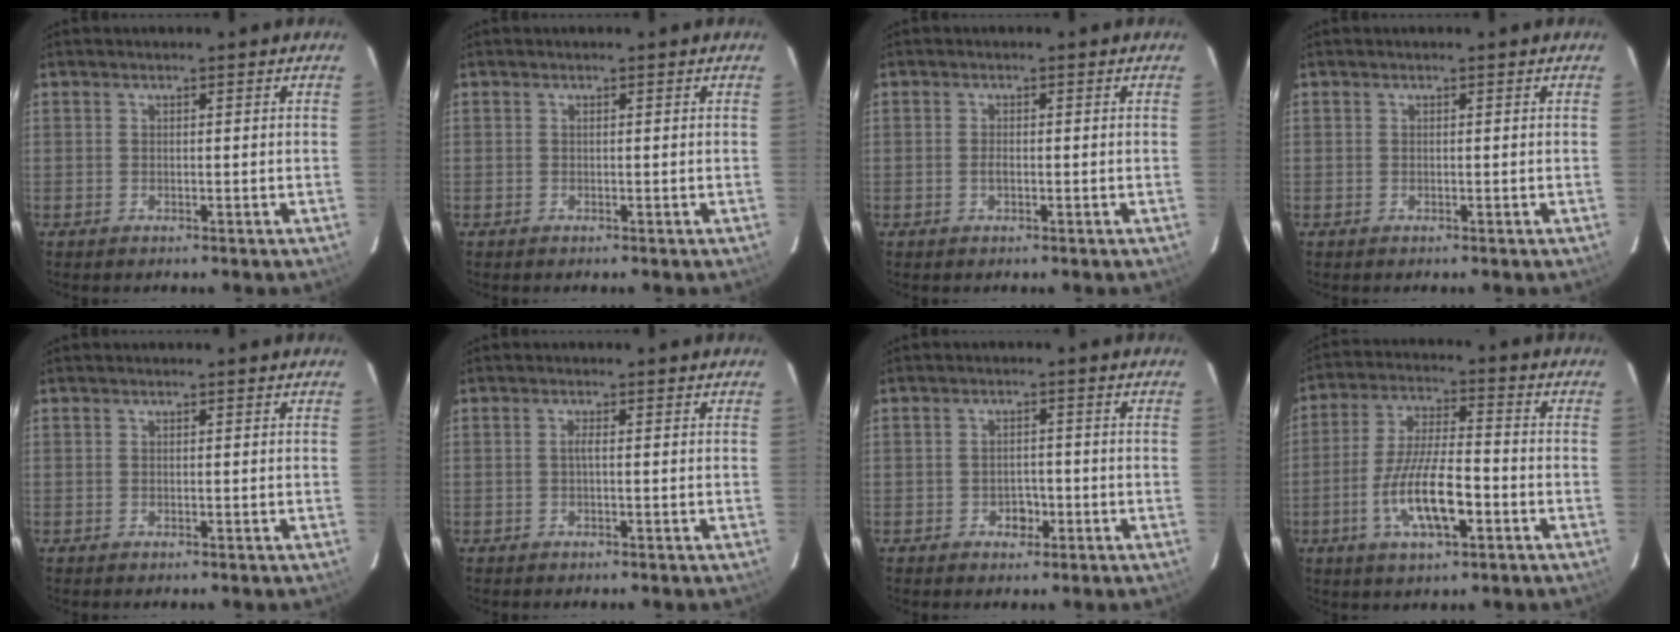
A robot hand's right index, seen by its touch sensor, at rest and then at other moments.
{"total": 0.0}
{"total": 1.0, "force": [-0.3, 0.5, 0.8], "torque": [-0.018, 0.001, -0.006]}
{"total": 0.0}
{"total": 0.0}
{"total": 0.9, "force": [-0.2, -0.1, 0.9], "torque": [-0.015, 0.002, -0.004]}
{"total": 2.9, "force": [-1.2, 2.3, 1.2], "torque": [-0.023, 0.007, -0.011]}
{"total": 12.1, "force": [-4.4, 3.3, 10.8], "torque": [-0.216, -0.006, -0.078]}